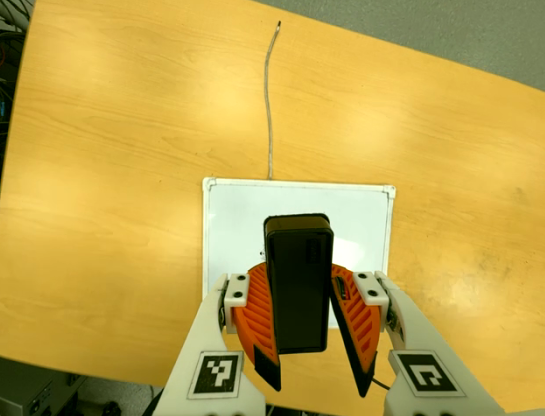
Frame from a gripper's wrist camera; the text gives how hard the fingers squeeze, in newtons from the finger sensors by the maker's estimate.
{"total": 7.5, "left": 8.1, "right": 6.9}